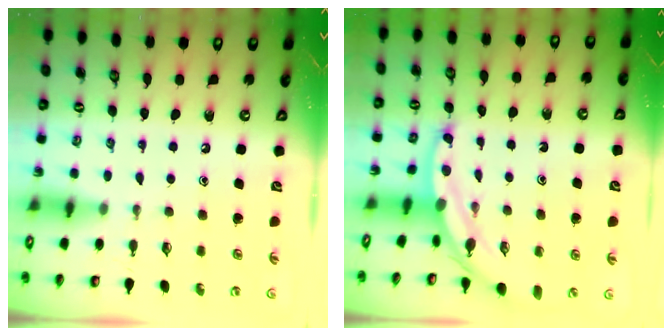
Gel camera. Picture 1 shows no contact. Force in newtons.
{"total": 5.3, "press": 5.2, "slide": 0.5}